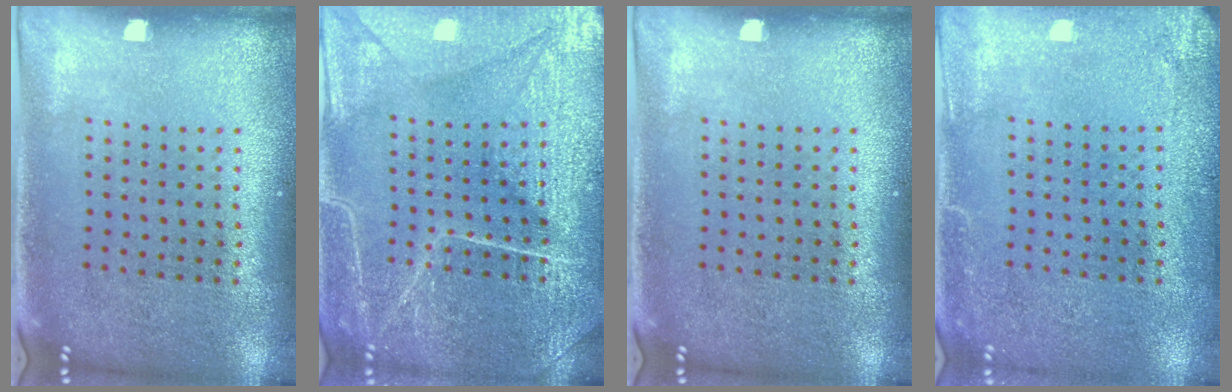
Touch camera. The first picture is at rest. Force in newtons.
{"total": 4.4, "press": 4.4, "slide": 0.4}
{"total": 0.0}
{"total": 2.3, "press": 2.3, "slide": 0.3}